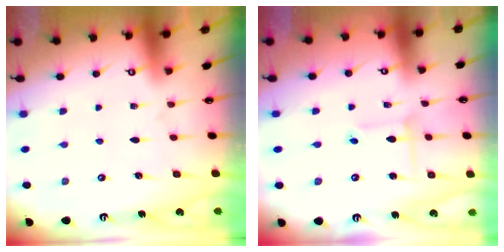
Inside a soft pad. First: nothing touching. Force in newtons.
{"total": 3.4, "press": 3.4, "slide": 0.3}